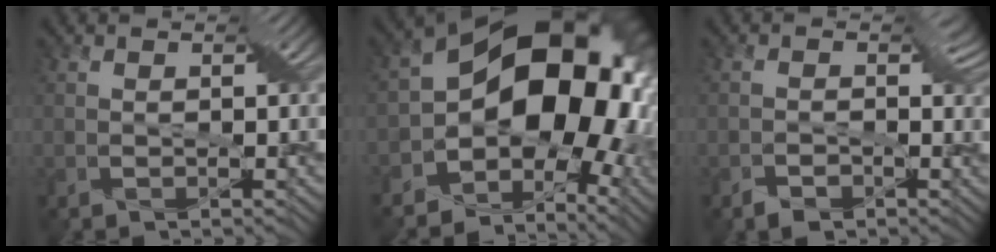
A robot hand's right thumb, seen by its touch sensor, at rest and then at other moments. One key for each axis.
{"total": 14.8, "fx": -0.2, "fy": 10.2, "fz": 10.7, "tx": -0.166, "ty": -0.020, "tz": 0.008}
{"total": 1.7, "fx": -1.3, "fy": 0.8, "fz": 0.8, "tx": -0.025, "ty": -0.006, "tz": -0.028}